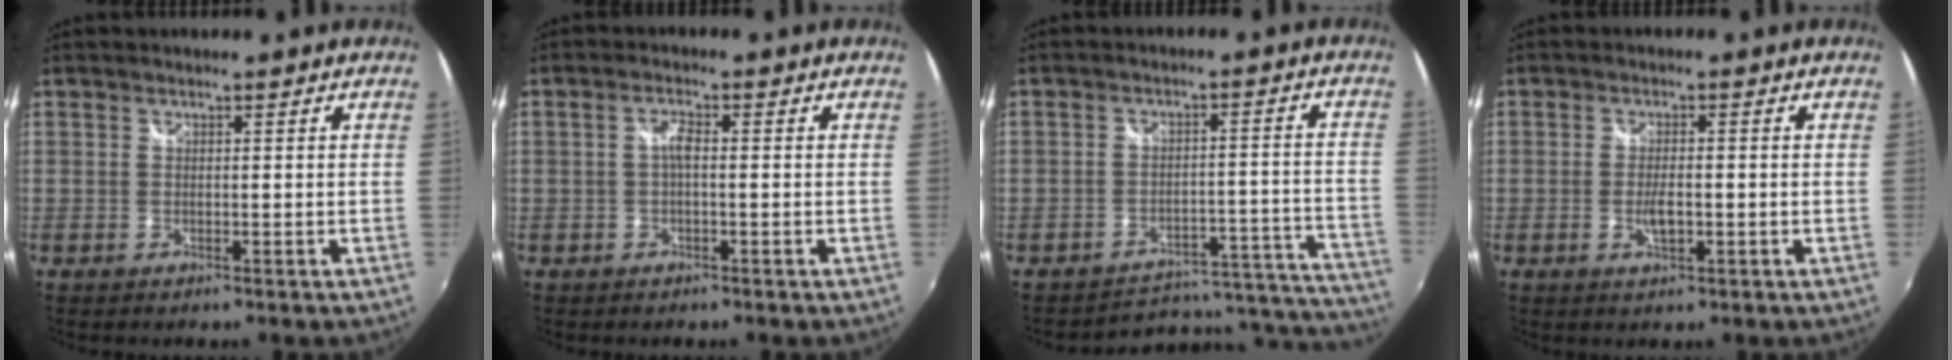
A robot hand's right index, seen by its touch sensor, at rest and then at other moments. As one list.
[{"total": 2.0, "force": [-0.3, 0.6, 1.9], "torque": [-0.039, 0.006, -0.007]}, {"total": 18.7, "force": [-17.2, 6.0, 4.2], "torque": [-0.038, 0.033, -0.207]}, {"total": 3.2, "force": [-0.7, 1.1, 3.0], "torque": [-0.057, -0.001, -0.011]}]